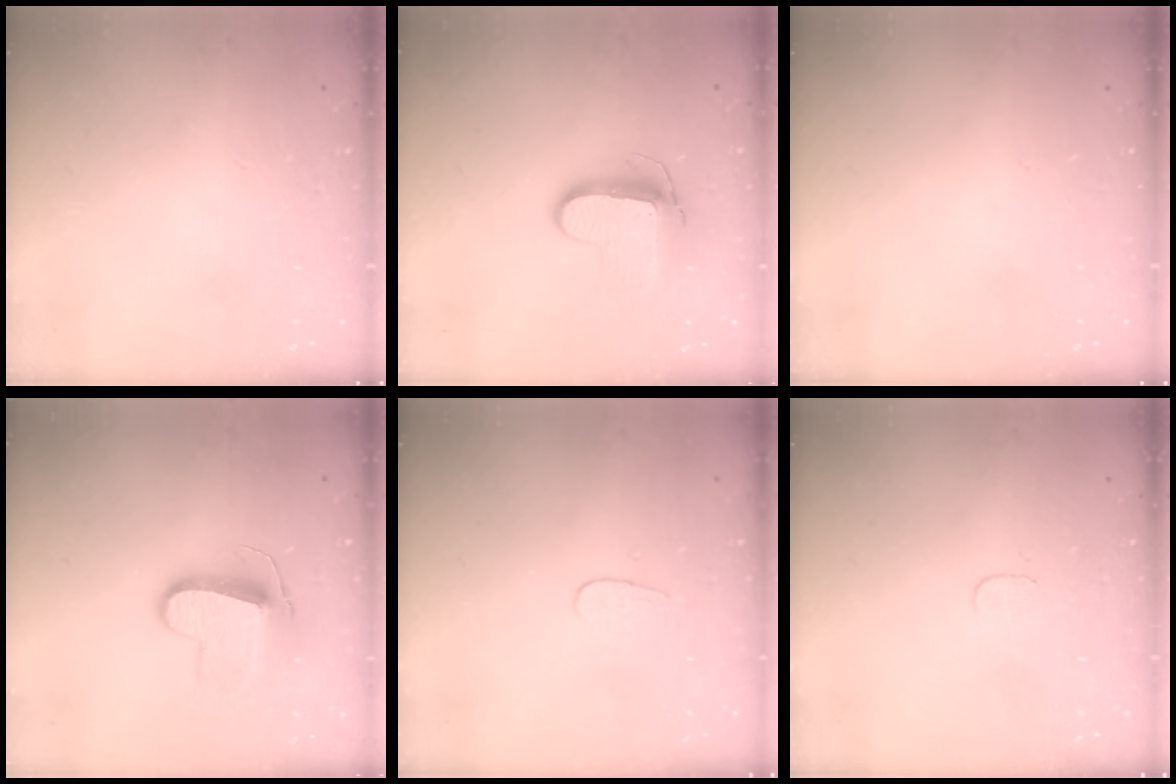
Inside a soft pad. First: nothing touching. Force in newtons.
{"total": 10.2, "press": 10.1, "slide": 0.8}
{"total": 0.0}
{"total": 10.6, "press": 10.6, "slide": 0.4}
{"total": 4.0, "press": 4.0, "slide": 0.3}
{"total": 3.0, "press": 3.0, "slide": 0.3}